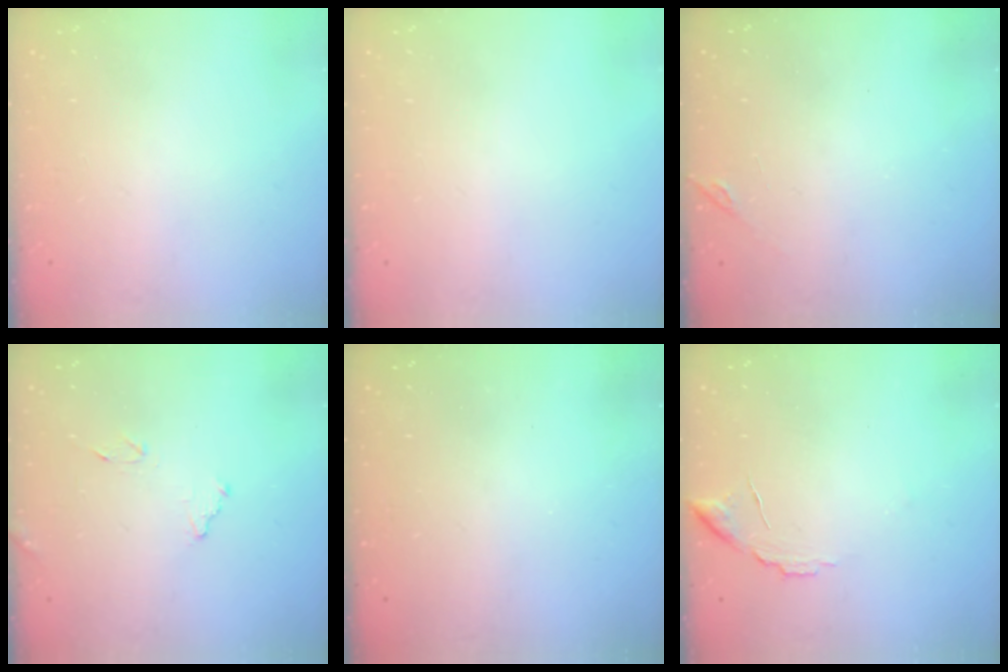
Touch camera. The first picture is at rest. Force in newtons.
{"total": 0.0}
{"total": 5.5, "press": 5.5, "slide": 0.1}
{"total": 8.8, "press": 8.8, "slide": 0.4}
{"total": 3.1, "press": 3.1, "slide": 0.1}
{"total": 7.1, "press": 7.1, "slide": 0.5}